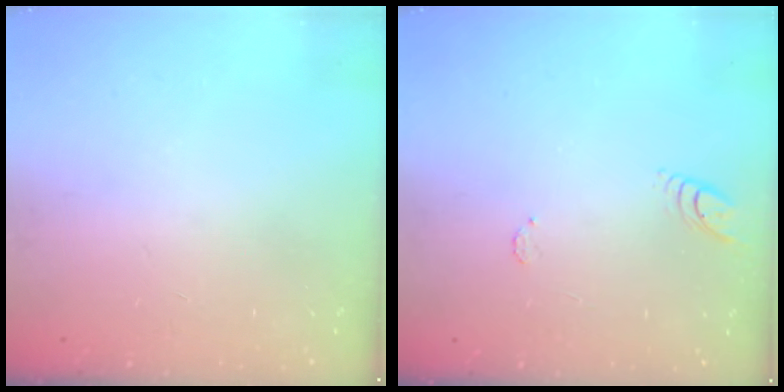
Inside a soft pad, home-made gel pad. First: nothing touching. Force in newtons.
{"total": 7.7, "press": 7.6, "slide": 0.7}